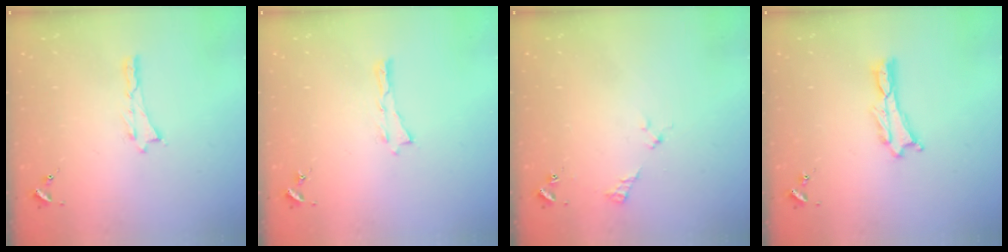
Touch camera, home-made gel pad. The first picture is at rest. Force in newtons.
{"total": 0.0}
{"total": 2.5, "press": 2.5, "slide": 0.3}
{"total": 0.0}